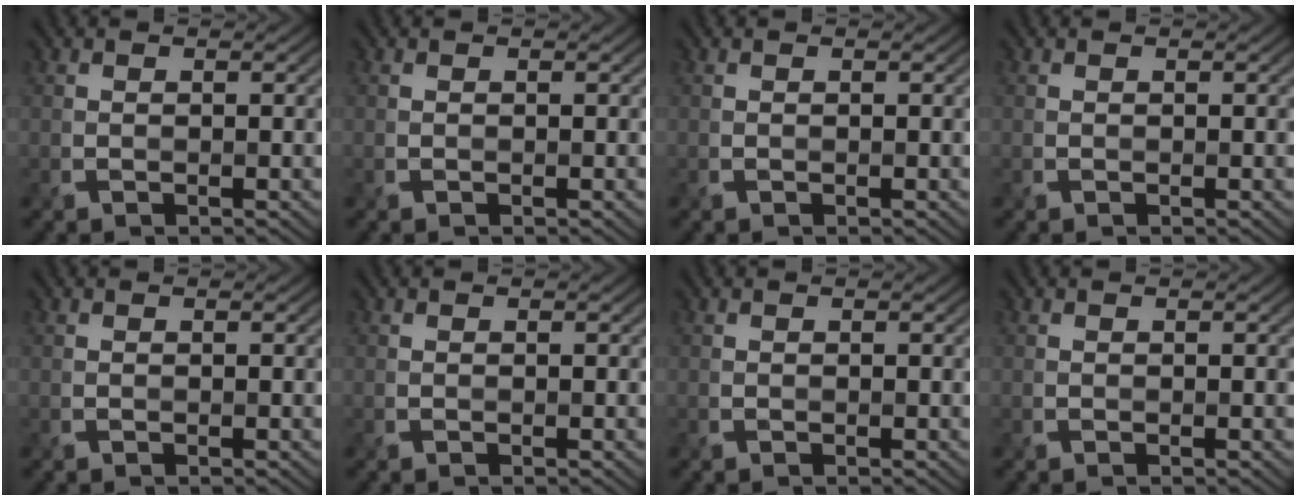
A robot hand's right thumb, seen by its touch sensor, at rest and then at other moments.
{"total": 0.0}
{"total": 0.0}
{"total": 0.0}
{"total": 0.0}
{"total": 0.0}
{"total": 0.0}
{"total": 0.0}